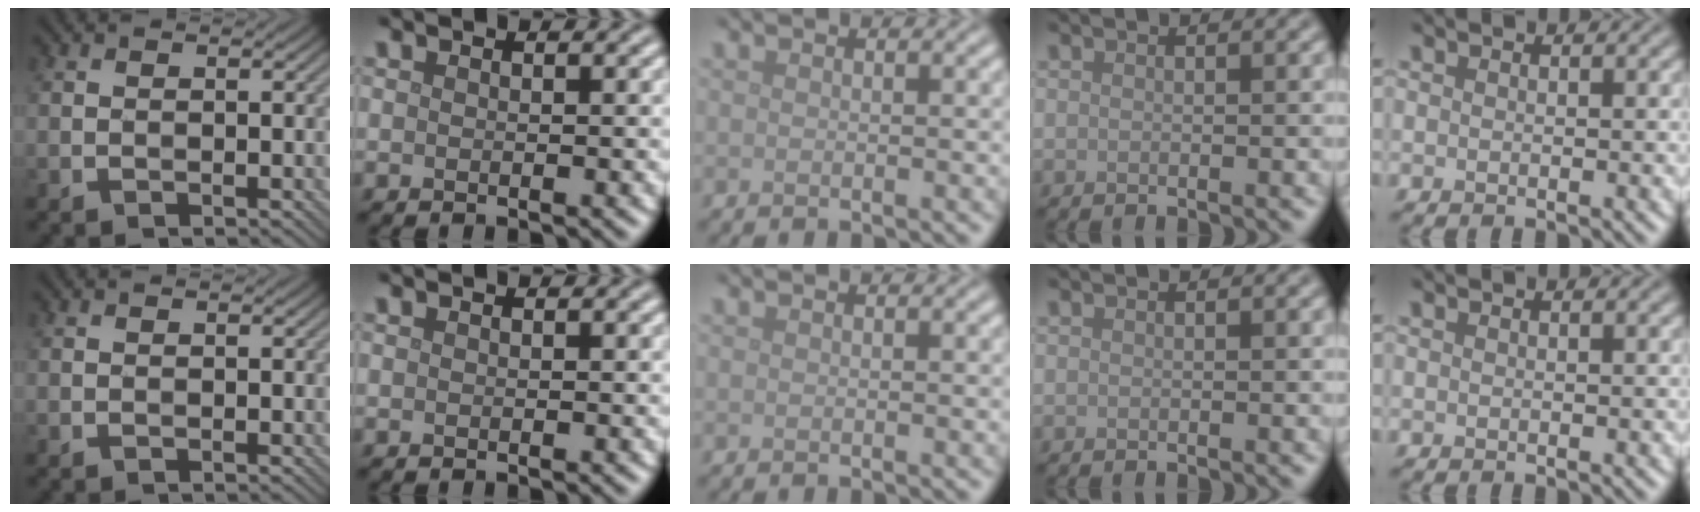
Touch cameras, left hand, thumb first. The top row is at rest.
{}